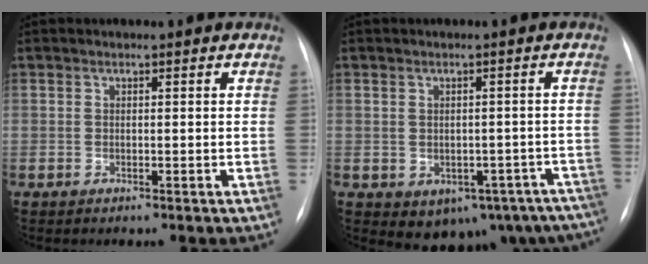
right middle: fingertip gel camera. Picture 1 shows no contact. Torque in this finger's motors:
{"motor_torque": [1.10, -1.04, 0.15, 0.04]}